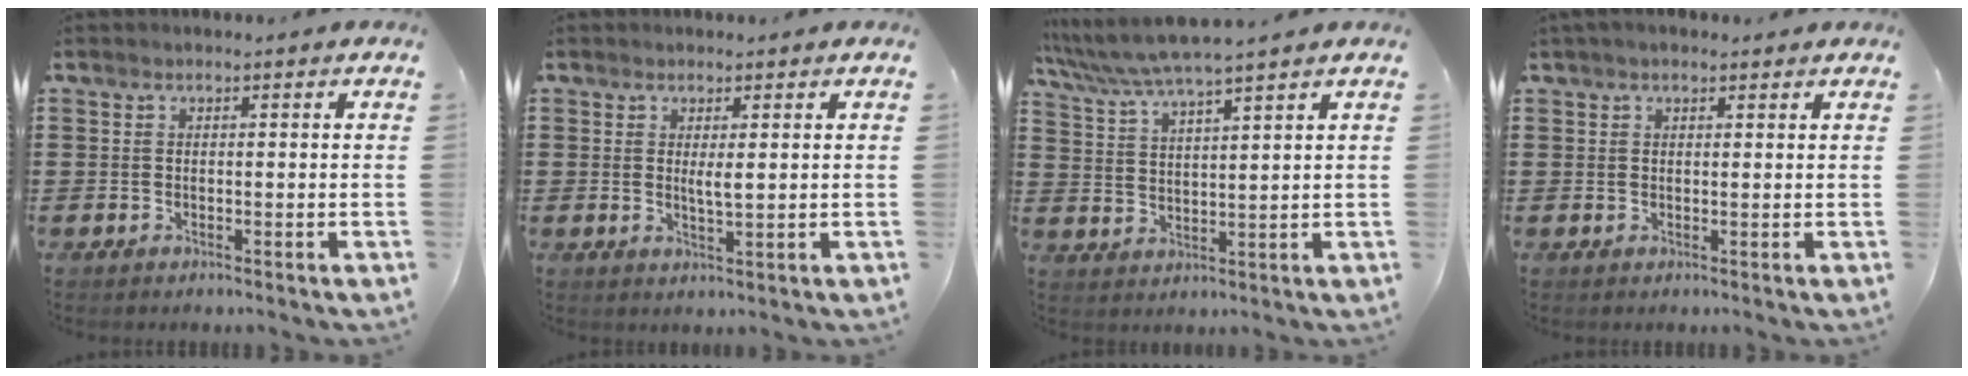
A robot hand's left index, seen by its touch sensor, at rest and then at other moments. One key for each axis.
{"total": 2.3, "fx": 0.6, "fy": 0.4, "fz": 2.1, "tx": -0.043, "ty": -0.001, "tz": 0.010}
{"total": 5.1, "fx": 4.6, "fy": -0.4, "fz": 2.1, "tx": -0.058, "ty": -0.025, "tz": 0.077}
{"total": 1.4, "fx": 1.0, "fy": 0.6, "fz": 0.7, "tx": -0.015, "ty": 0.005, "tz": 0.019}